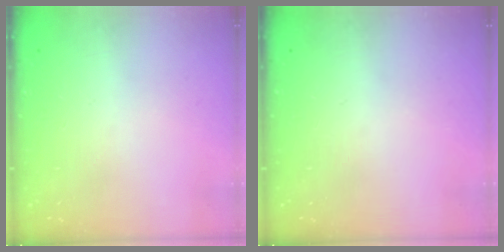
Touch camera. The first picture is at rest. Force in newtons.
{"total": 0.0}